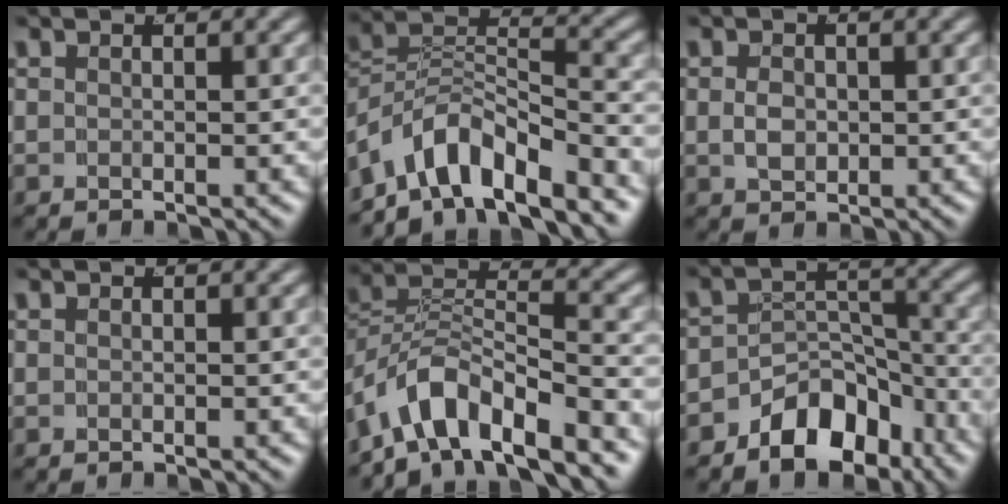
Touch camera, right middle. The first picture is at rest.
{"total": 9.4, "force": [-4.9, 5.9, 5.4], "torque": [-0.094, -0.020, -0.077]}
{"total": 1.3, "force": [0.0, 0.8, 1.0], "torque": [-0.018, -0.006, 0.007]}
{"total": 0.0}
{"total": 8.1, "force": [-4.7, 4.6, 4.8], "torque": [-0.097, -0.019, -0.073]}
{"total": 7.0, "force": [-4.4, 4.6, 2.9], "torque": [-0.031, -0.007, -0.076]}